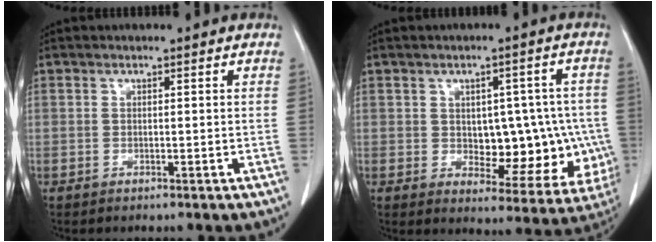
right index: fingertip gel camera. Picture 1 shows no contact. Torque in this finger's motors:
{"motor_torque": [0.35, 0.06, 0.19, 0.02]}